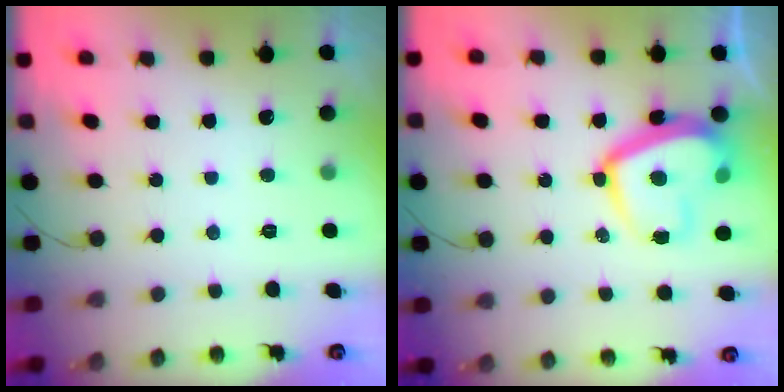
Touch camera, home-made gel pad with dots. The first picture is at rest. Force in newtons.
{"total": 14.8, "press": 14.7, "slide": 1.4}